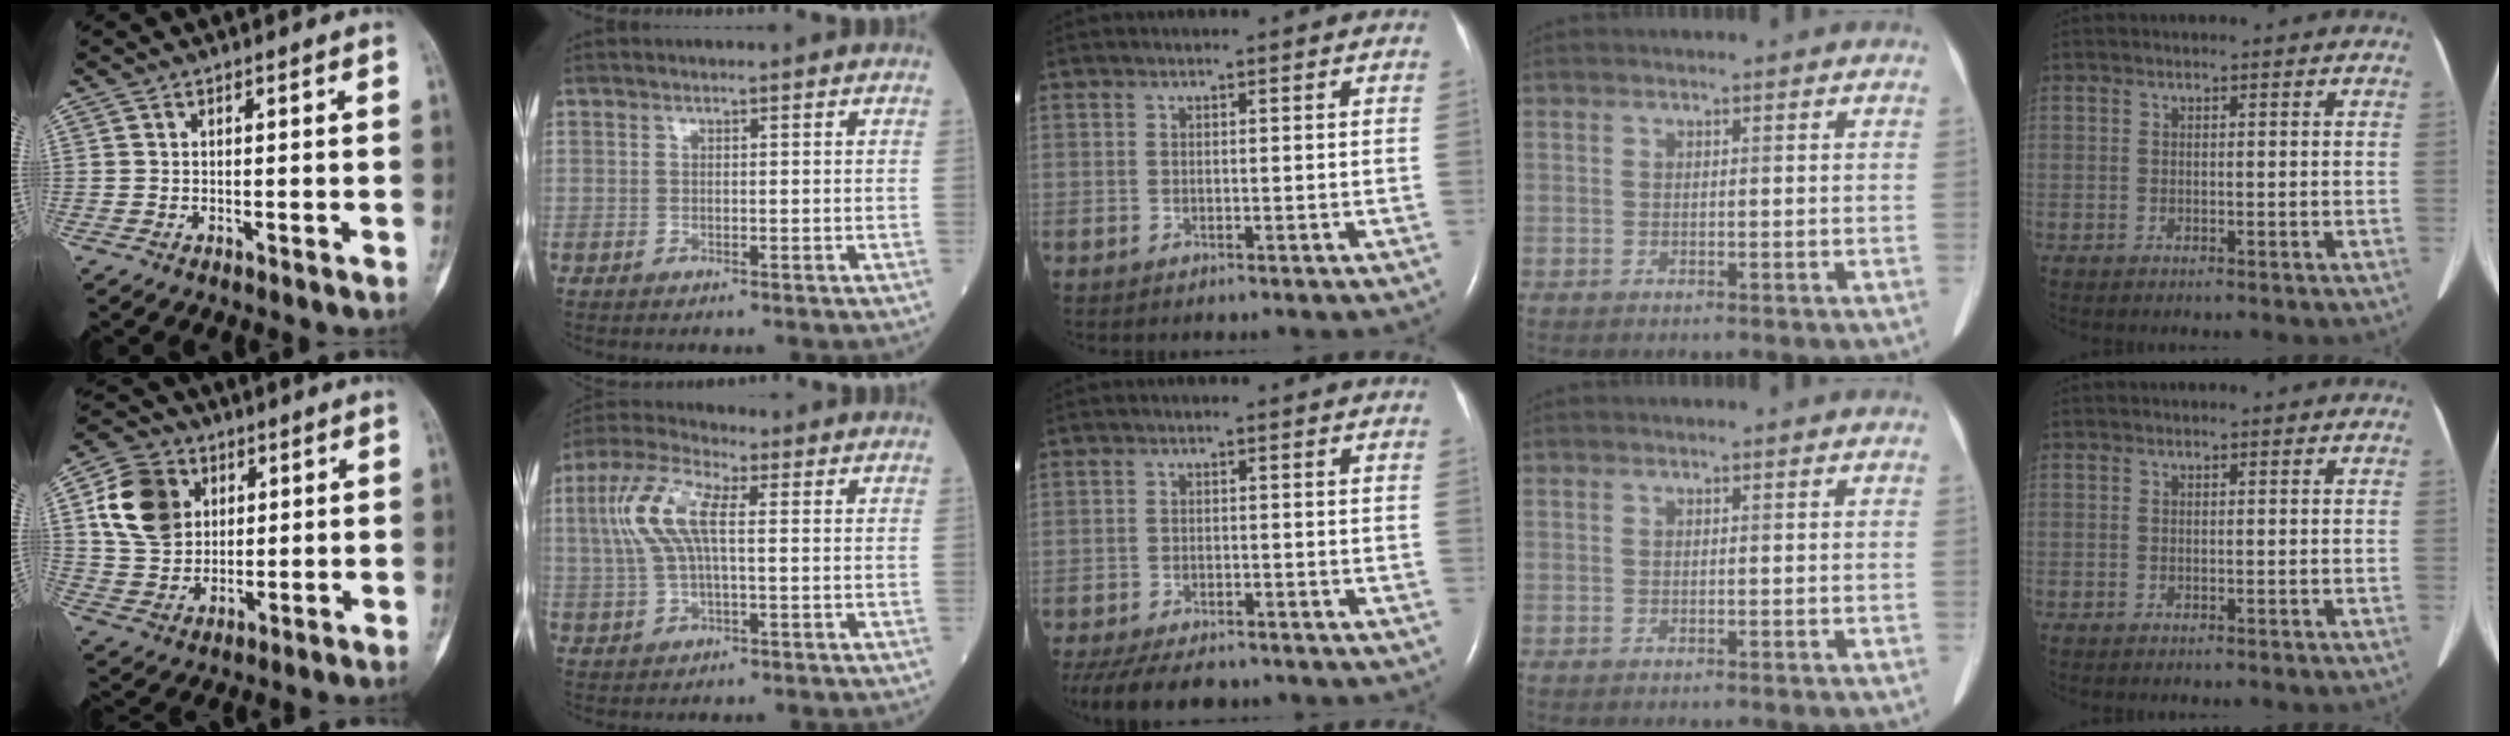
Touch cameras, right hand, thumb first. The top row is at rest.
{"thumb": {"total": 13.2, "force": [3.9, 10.4, 7.2], "torque": [-0.108, -0.004, 0.071]}, "index": {"total": 8.8, "force": [1.6, 2.7, 8.2], "torque": [-0.191, 0.025, 0.033]}, "middle": {"total": 11.6, "force": [-9.6, 4.2, 5.1], "torque": [-0.106, -0.013, -0.133]}}